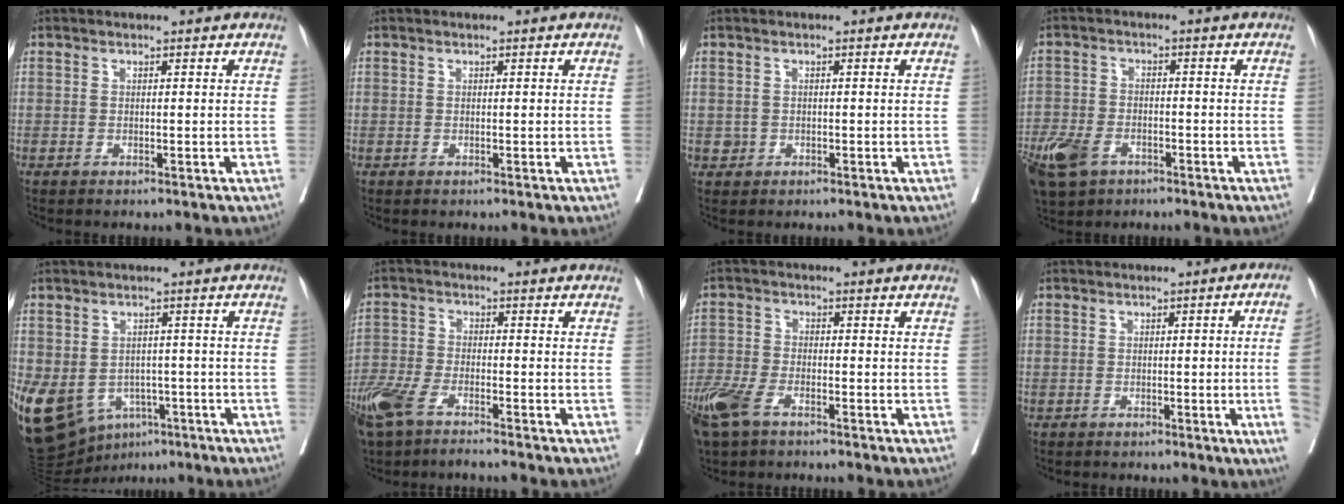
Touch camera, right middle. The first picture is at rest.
{"total": 0.0}
{"total": 1.1, "force": [-0.2, 1.1, 0.1], "torque": [0.002, 0.004, -0.002]}
{"total": 10.8, "force": [-6.2, 6.6, 5.9], "torque": [-0.142, -0.007, -0.107]}
{"total": 13.5, "force": [-5.9, 9.9, 7.0], "torque": [-0.155, 0.007, -0.080]}
{"total": 7.8, "force": [-5.7, 2.2, 4.8], "torque": [-0.107, -0.012, -0.116]}
{"total": 7.9, "force": [-5.3, 3.1, 4.9], "torque": [-0.112, -0.012, -0.103]}
{"total": 8.4, "force": [-1.3, -2.0, 8.1], "torque": [-0.083, -0.013, -0.019]}